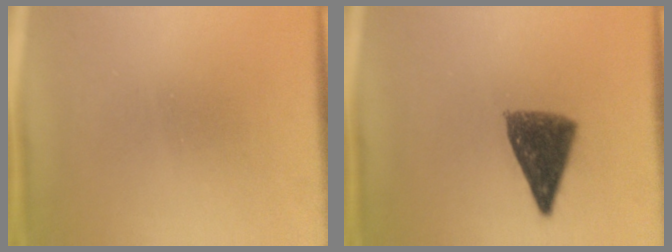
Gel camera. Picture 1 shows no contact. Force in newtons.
{"total": 7.0}